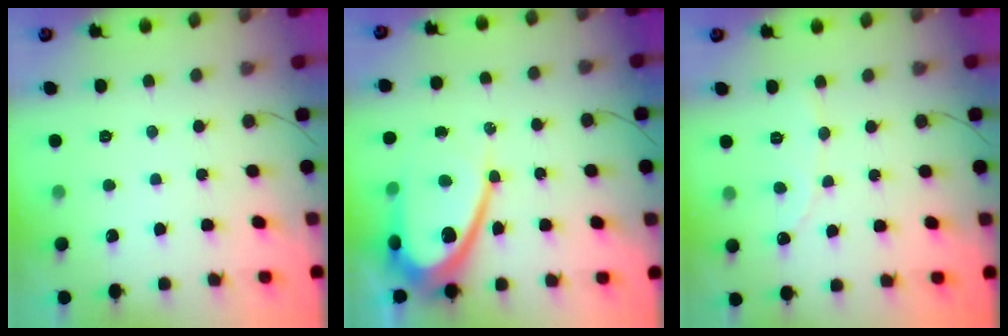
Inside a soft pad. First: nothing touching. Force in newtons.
{"total": 14.1, "press": 14.0, "slide": 1.1}
{"total": 1.9, "press": 1.9, "slide": 0.1}